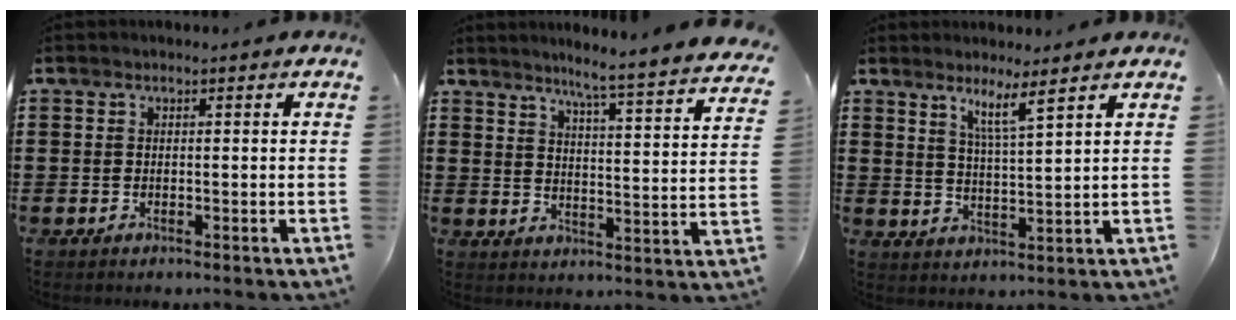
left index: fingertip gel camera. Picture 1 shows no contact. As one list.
[{"total": 5.5, "force": [4.8, -1.3, 2.4], "torque": [-0.059, -0.046, 0.071]}, {"total": 5.1, "force": [3.9, 0.0, 3.3], "torque": [-0.068, -0.013, 0.066]}]